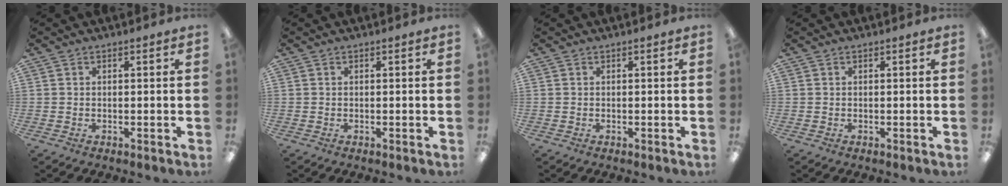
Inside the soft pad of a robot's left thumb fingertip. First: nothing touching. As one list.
[{"total": 0.0}, {"total": 0.0}, {"total": 0.0}]